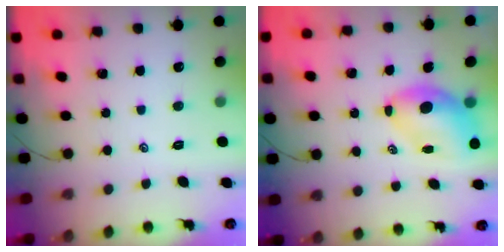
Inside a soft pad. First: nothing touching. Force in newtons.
{"total": 8.3, "press": 8.0, "slide": 2.2}